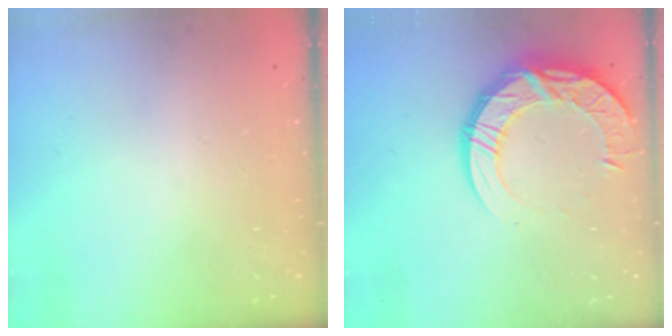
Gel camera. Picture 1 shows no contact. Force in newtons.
{"total": 19.5, "press": 19.4, "slide": 1.5}